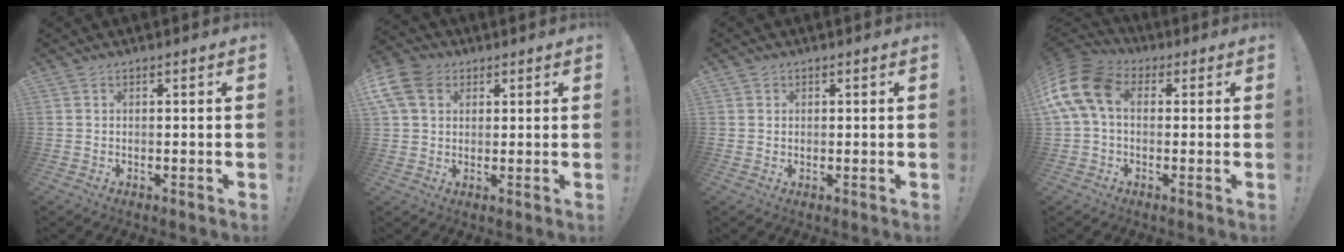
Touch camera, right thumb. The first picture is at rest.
{"total": 10.6, "force": [4.0, 7.6, 6.2], "torque": [-0.132, -0.008, 0.079]}
{"total": 1.3, "force": [0.6, 1.1, 0.0], "torque": [0.003, -0.002, 0.010]}
{"total": 13.9, "force": [2.3, 8.8, 10.5], "torque": [-0.219, 0.014, 0.047]}